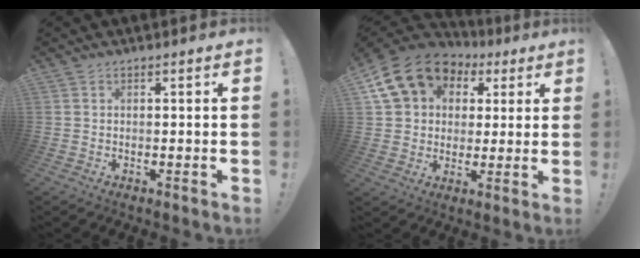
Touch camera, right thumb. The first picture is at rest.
{"total": 16.8, "force": [7.0, 13.1, 7.9], "torque": [-0.121, -0.026, 0.142]}